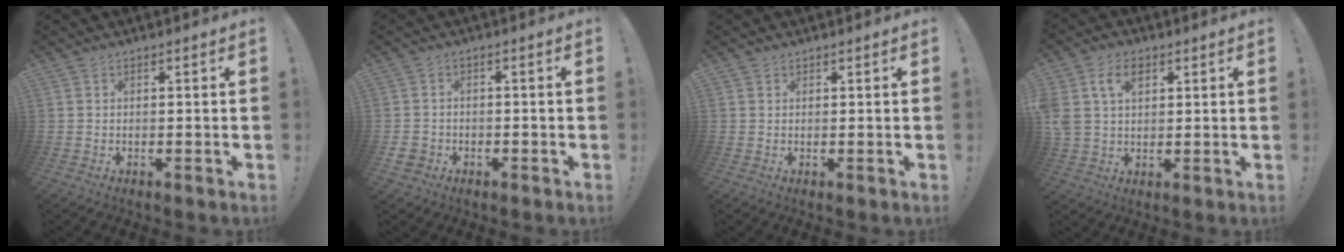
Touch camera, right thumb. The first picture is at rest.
{"total": 3.2, "force": [-1.5, 2.6, 1.1], "torque": [-0.024, 0.005, -0.027]}
{"total": 0.9, "force": [0.8, 0.5, 0.0], "torque": [0.004, -0.003, 0.015]}
{"total": 9.1, "force": [4.0, 6.2, 5.4], "torque": [-0.111, -0.002, 0.075]}